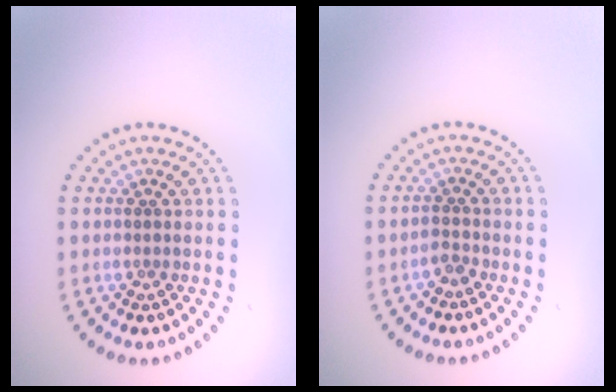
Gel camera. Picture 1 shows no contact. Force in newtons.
{"total": 1.1, "press": 0.8, "slide": 0.7}